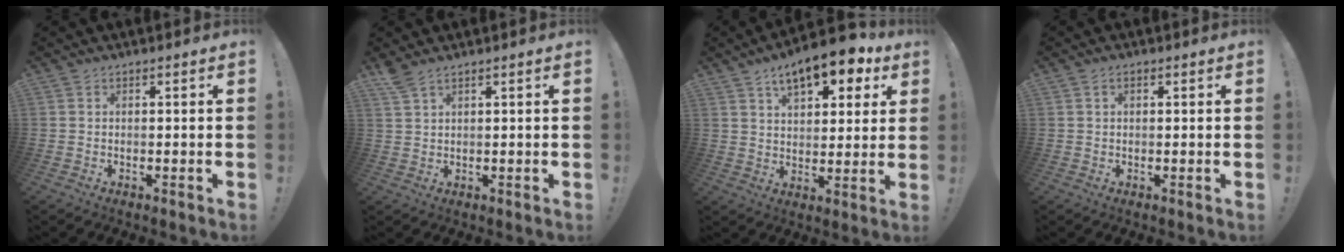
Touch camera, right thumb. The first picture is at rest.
{"total": 3.1, "force": [2.4, 0.8, 1.8], "torque": [-0.044, -0.009, 0.046]}
{"total": 13.7, "force": [8.4, 6.3, 8.9], "torque": [-0.128, -0.044, 0.142]}
{"total": 1.3, "force": [0.5, 0.8, 0.9], "torque": [-0.014, 0.001, 0.007]}